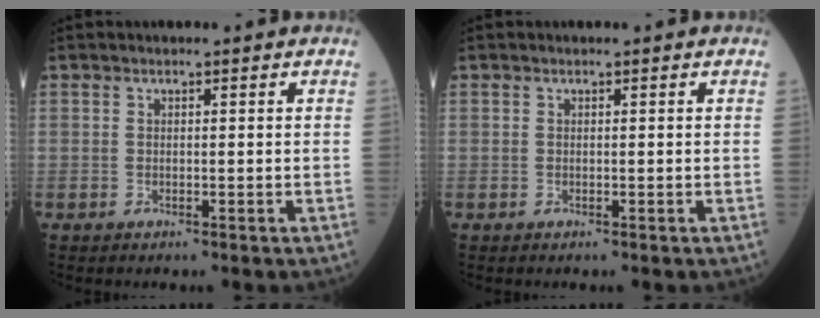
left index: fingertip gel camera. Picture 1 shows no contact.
{"total": 0.0}